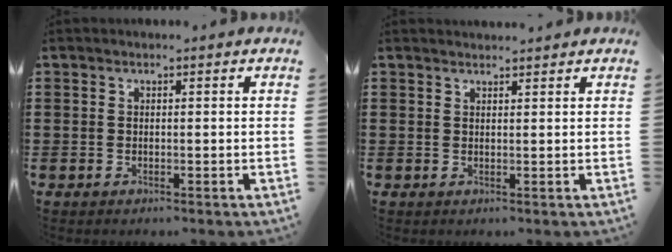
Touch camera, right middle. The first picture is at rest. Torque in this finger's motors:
{"motor_torque": [-0.19, 0.06, -0.08, -0.03]}